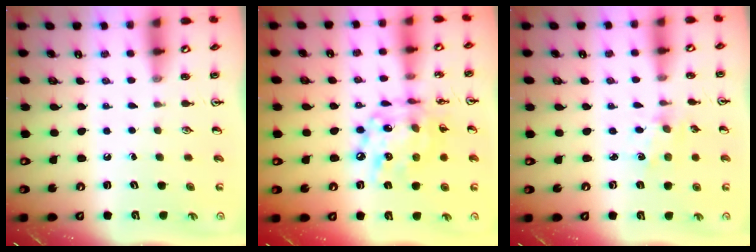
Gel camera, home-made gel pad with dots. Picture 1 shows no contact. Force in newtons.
{"total": 13.8, "press": 13.8, "slide": 1.2}
{"total": 1.3, "press": 1.3, "slide": 0.2}